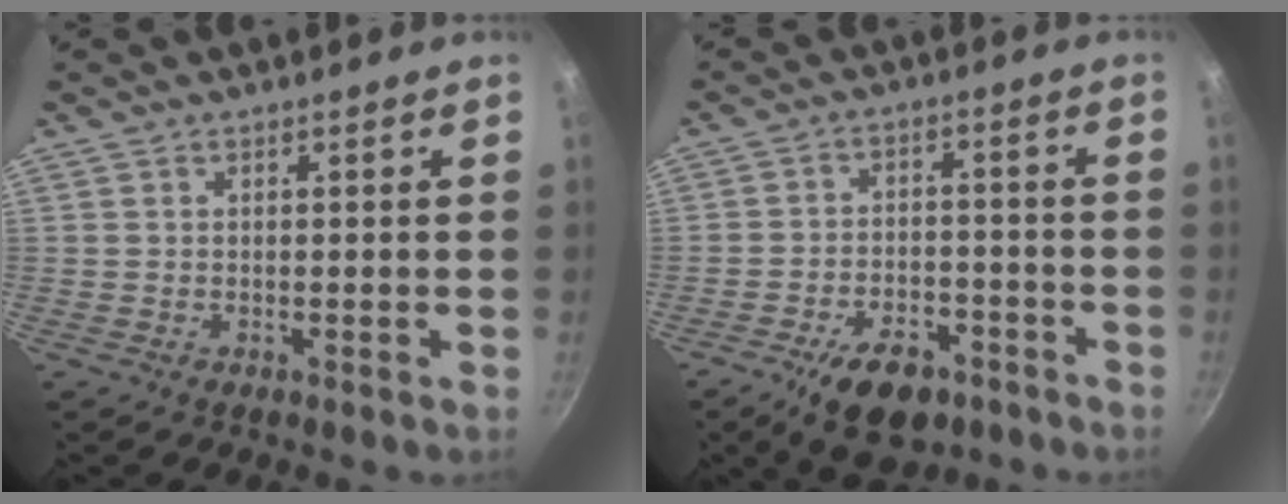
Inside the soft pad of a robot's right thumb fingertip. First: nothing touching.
{"total": 11.5, "force": [-6.9, 6.1, 6.8], "torque": [-0.088, 0.041, -0.104]}